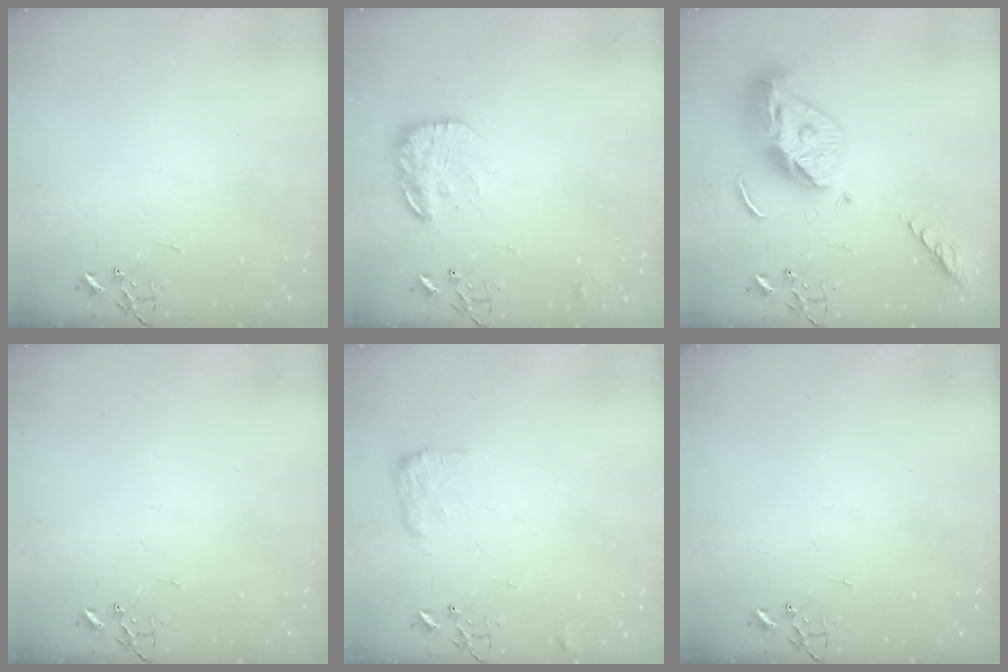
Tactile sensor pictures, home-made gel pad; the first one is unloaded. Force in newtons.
{"total": 14.8, "press": 14.8, "slide": 0.8}
{"total": 15.9, "press": 15.8, "slide": 1.5}
{"total": 0.0}
{"total": 8.3, "press": 8.3, "slide": 0.2}
{"total": 0.0}